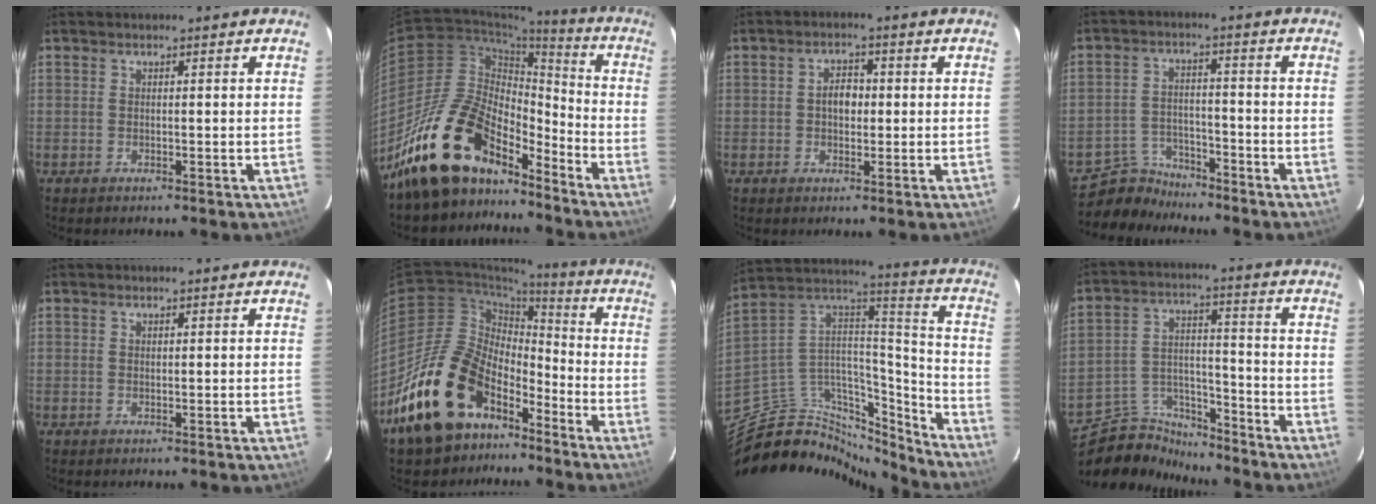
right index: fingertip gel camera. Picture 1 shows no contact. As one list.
[{"total": 18.9, "force": [-14.8, 8.0, 8.5], "torque": [-0.158, 0.021, -0.256]}, {"total": 3.6, "force": [0.0, 2.5, 2.5], "torque": [-0.042, 0.011, 0.000]}, {"total": 6.8, "force": [-6.2, 2.8, -0.3], "torque": [-0.015, 0.020, -0.110]}, {"total": 0.0}, {"total": 21.2, "force": [-13.3, 12.4, 10.8], "torque": [-0.214, 0.015, -0.213]}, {"total": 25.6, "force": [-22.2, 9.2, 8.9], "torque": [-0.166, 0.053, -0.352]}, {"total": 11.8, "force": [-10.9, 4.2, 1.9], "torque": [-0.053, 0.038, -0.189]}]